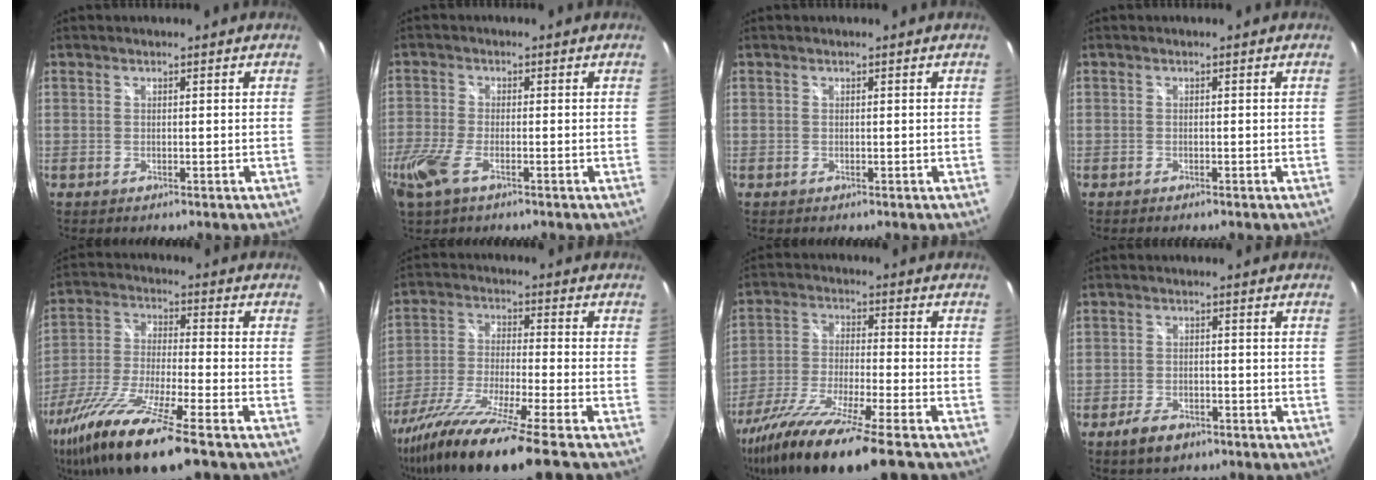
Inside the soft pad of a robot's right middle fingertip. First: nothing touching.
{"total": 7.5, "force": [-4.1, 2.9, 5.7], "torque": [-0.143, -0.020, -0.078]}
{"total": 0.0}
{"total": 0.5, "force": [-0.5, 0.1, 0.2], "torque": [-0.004, -0.002, -0.010]}
{"total": 18.9, "force": [-12.7, 1.9, 13.9], "torque": [-0.283, -0.055, -0.232]}
{"total": 18.6, "force": [-14.4, -0.6, 11.8], "torque": [-0.234, -0.058, -0.256]}
{"total": 19.4, "force": [-14.6, 1.0, 12.7], "torque": [-0.252, -0.059, -0.262]}
{"total": 5.1, "force": [-3.5, 2.5, 2.7], "torque": [-0.069, -0.005, -0.059]}